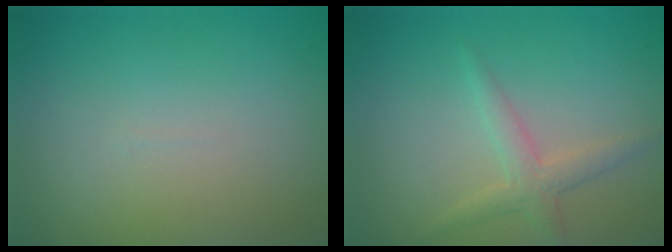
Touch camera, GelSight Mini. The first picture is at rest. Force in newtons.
{"total": 2.2, "press": 2.1, "slide": 0.1}